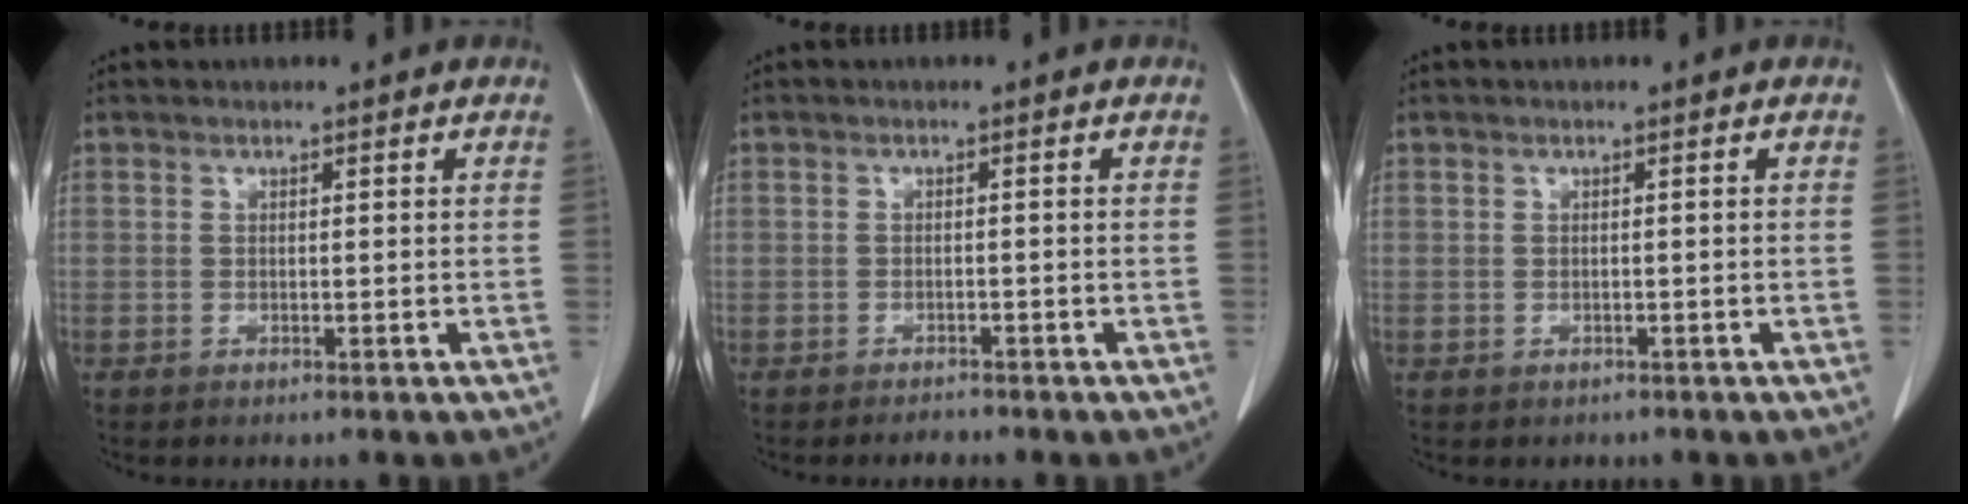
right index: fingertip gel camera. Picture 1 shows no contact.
{"total": 1.5, "force": [-1.4, 0.3, 0.3], "torque": [-0.007, -0.003, -0.017]}
{"total": 1.2, "force": [-0.6, 1.0, -0.1], "torque": [-0.006, 0.004, -0.007]}